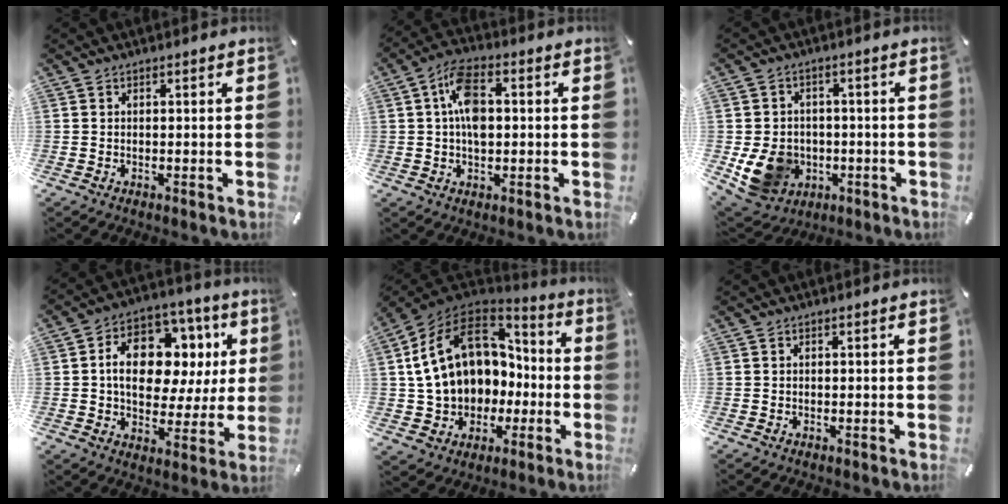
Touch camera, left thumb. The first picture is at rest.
{"total": 8.9, "force": [0.8, 5.2, 7.1], "torque": [-0.131, 0.007, 0.011]}
{"total": 11.2, "force": [-2.6, 9.7, 5.0], "torque": [-0.117, 0.013, -0.040]}
{"total": 16.4, "force": [3.5, 11.3, 11.3], "torque": [-0.176, -0.004, 0.068]}
{"total": 18.3, "force": [2.9, 14.7, 10.5], "torque": [-0.212, -0.002, 0.063]}
{"total": 0.0}